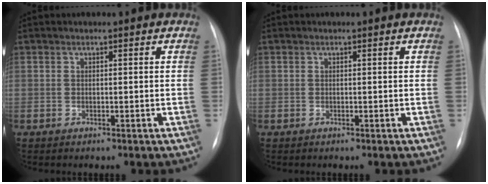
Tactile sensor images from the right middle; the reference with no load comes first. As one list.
[{"total": 0.0}]